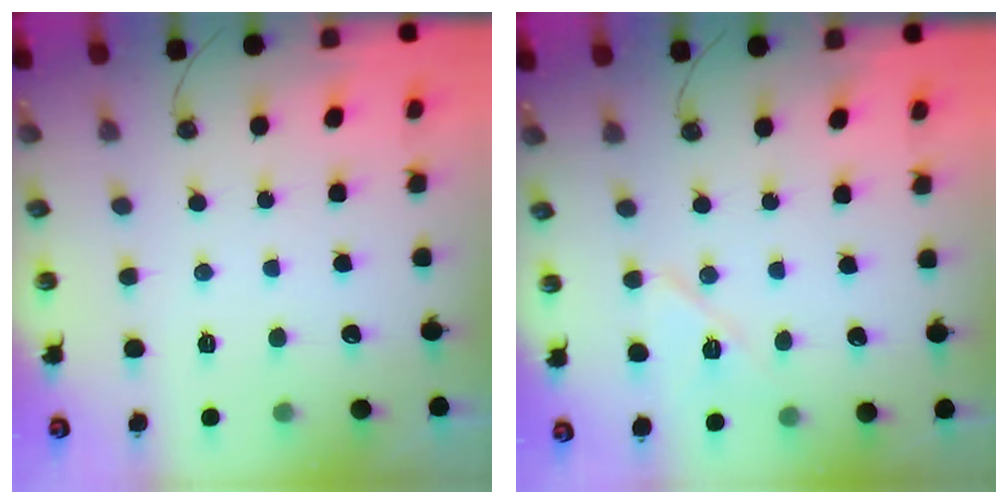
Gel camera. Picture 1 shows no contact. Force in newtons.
{"total": 11.9, "press": 5.3, "slide": 10.7}